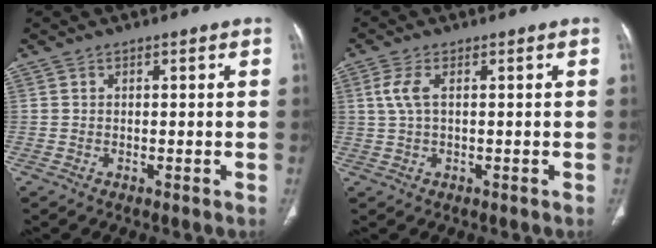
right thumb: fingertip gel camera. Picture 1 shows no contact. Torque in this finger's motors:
{"motor_torque": [-0.26, 0.36, 0.54, 0.37, 0.13]}